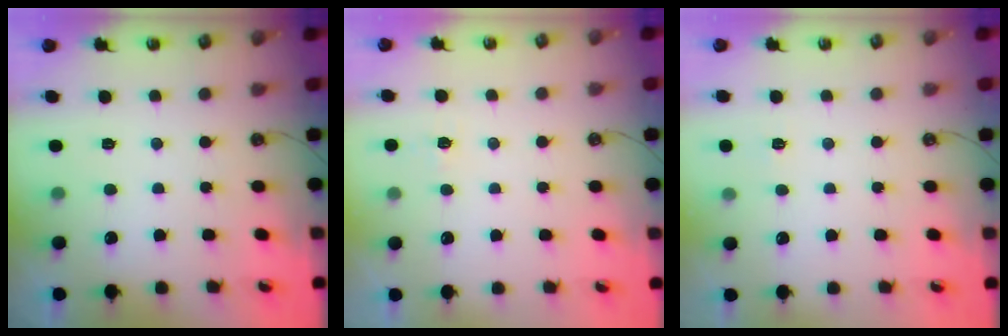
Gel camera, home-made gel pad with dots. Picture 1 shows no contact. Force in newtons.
{"total": 4.6, "press": 4.6, "slide": 0.5}
{"total": 3.4, "press": 3.4, "slide": 0.4}